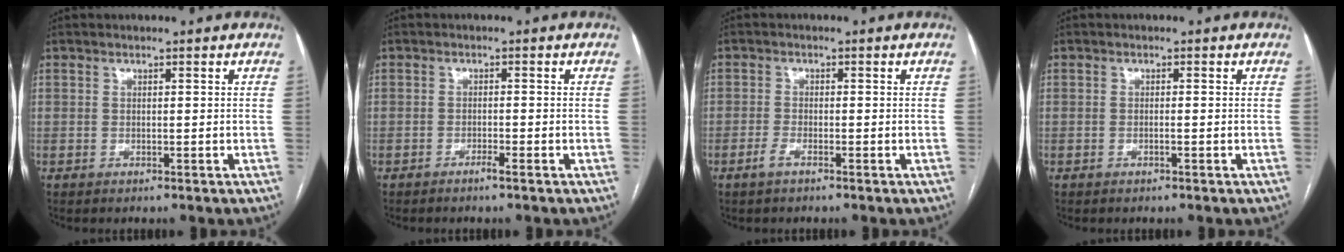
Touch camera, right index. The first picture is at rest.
{"total": 1.4, "force": [-1.1, -0.2, 0.8], "torque": [-0.016, 0.001, -0.019]}
{"total": 1.8, "force": [-1.2, 0.5, 1.2], "torque": [-0.029, -0.001, -0.025]}
{"total": 0.7, "force": [-0.3, 0.0, 0.6], "torque": [-0.013, 0.000, -0.004]}